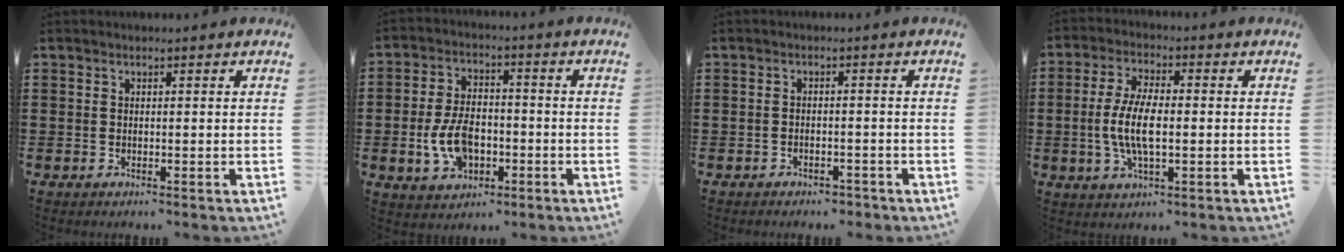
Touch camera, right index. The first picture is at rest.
{"total": 8.2, "force": [-2.0, 4.9, 6.2], "torque": [-0.143, 0.002, -0.039]}
{"total": 1.8, "force": [-1.8, 0.3, 0.2], "torque": [-0.009, -0.002, -0.037]}
{"total": 7.7, "force": [-0.9, 2.7, 7.1], "torque": [-0.159, -0.007, -0.024]}